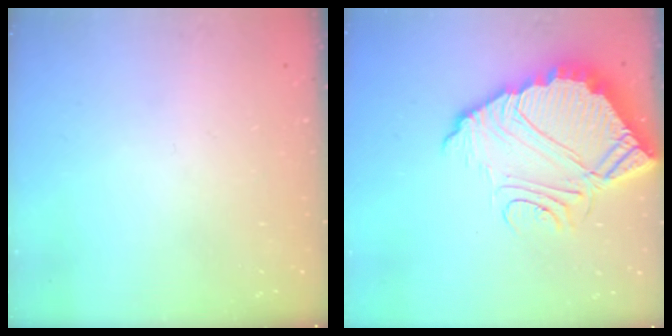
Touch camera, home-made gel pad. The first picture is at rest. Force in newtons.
{"total": 14.3, "press": 14.3, "slide": 1.1}